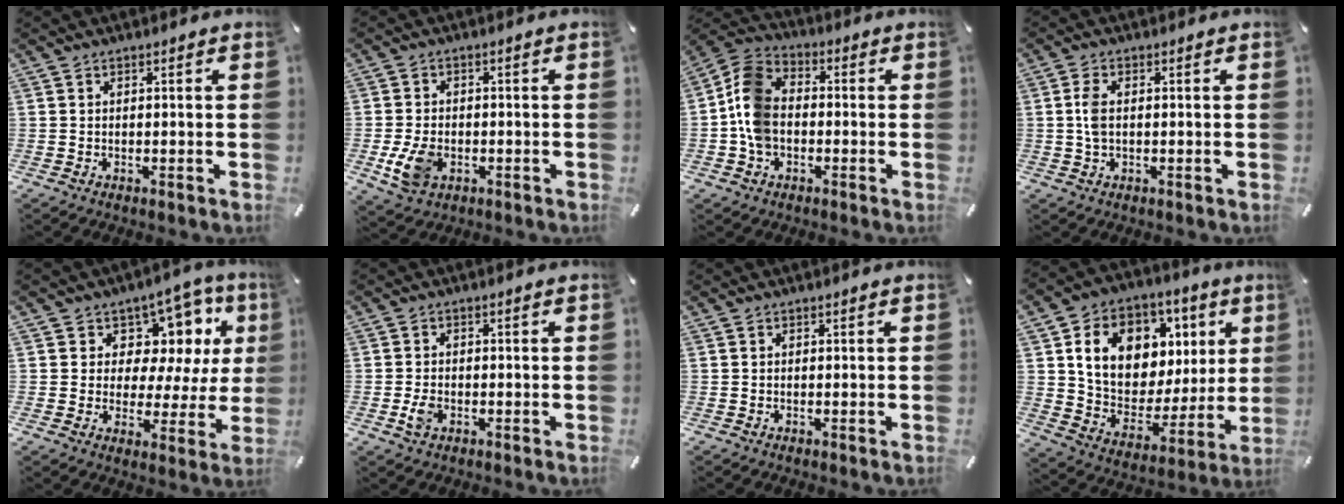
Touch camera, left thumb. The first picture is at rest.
{"total": 7.4, "force": [-2.0, 5.4, 4.7], "torque": [-0.105, 0.002, -0.038]}
{"total": 9.9, "force": [-2.4, 7.6, 5.8], "torque": [-0.126, 0.023, -0.041]}
{"total": 4.1, "force": [0.2, 2.2, 3.4], "torque": [-0.083, 0.001, -0.002]}
{"total": 10.2, "force": [5.0, 8.1, 3.9], "torque": [-0.046, -0.045, 0.091]}
{"total": 3.1, "force": [-1.0, 2.1, 2.0], "torque": [-0.048, -0.001, -0.019]}
{"total": 0.0}
{"total": 17.0, "force": [6.9, 12.3, 9.4], "torque": [-0.152, -0.031, 0.131]}